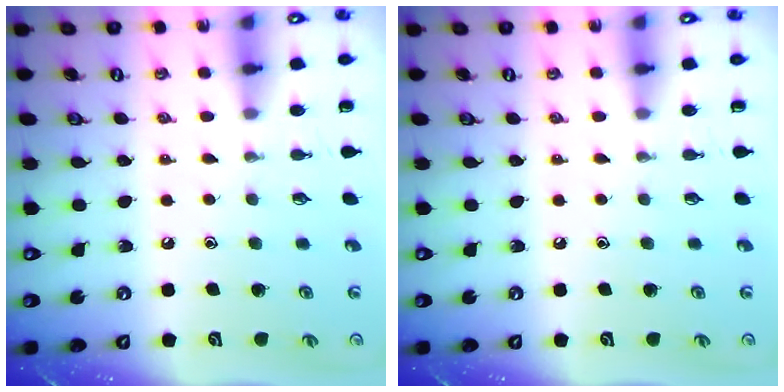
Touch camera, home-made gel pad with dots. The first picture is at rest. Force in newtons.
{"total": 0.0}